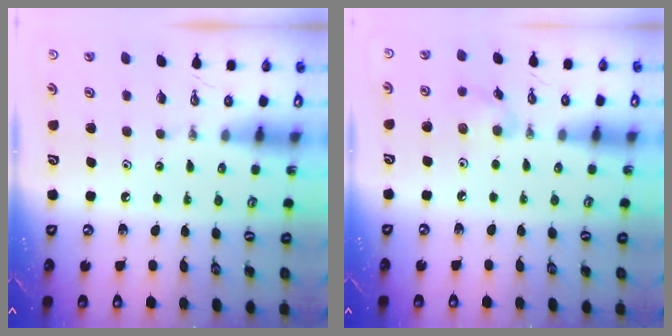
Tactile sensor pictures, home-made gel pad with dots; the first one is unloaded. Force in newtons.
{"total": 6.1, "press": 6.0, "slide": 1.0}